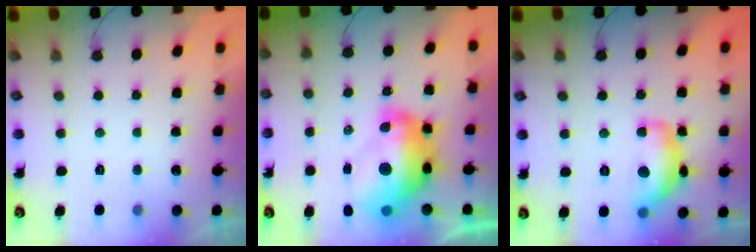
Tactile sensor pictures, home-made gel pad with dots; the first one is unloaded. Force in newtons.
{"total": 18.1, "press": 18.0, "slide": 1.6}
{"total": 13.7, "press": 13.7, "slide": 0.9}